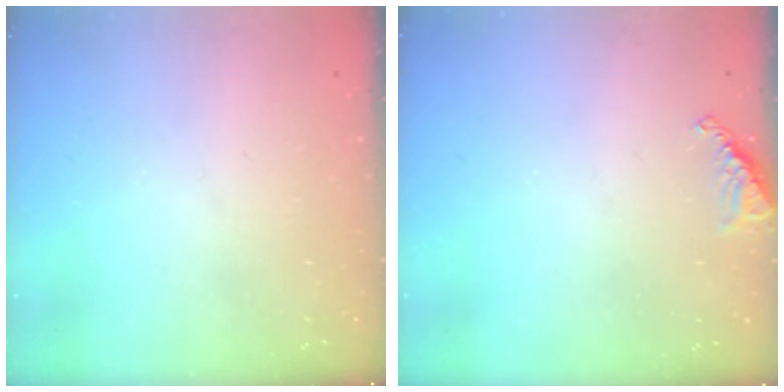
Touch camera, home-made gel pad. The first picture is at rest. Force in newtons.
{"total": 7.7, "press": 7.7, "slide": 0.9}